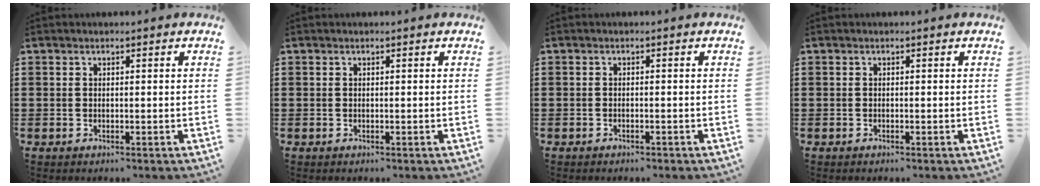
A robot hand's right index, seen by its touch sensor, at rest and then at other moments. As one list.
[{"total": 0.0}, {"total": 0.6, "force": [-0.5, -0.1, 0.2], "torque": [-0.006, -0.005, -0.009]}, {"total": 0.0}]